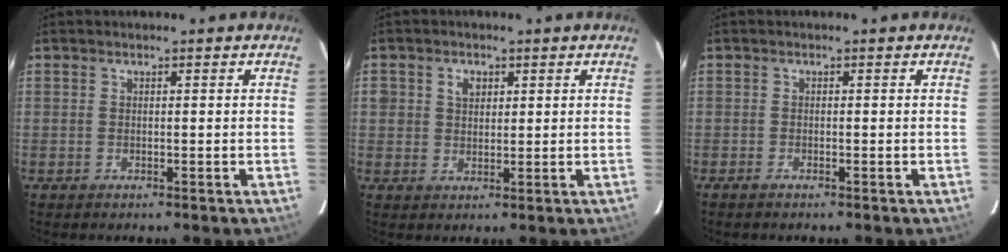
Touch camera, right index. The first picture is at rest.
{"total": 3.2, "force": [1.0, 2.8, 1.3], "torque": [-0.017, 0.011, 0.019]}
{"total": 0.9, "force": [-0.8, 0.1, 0.3], "torque": [-0.010, -0.003, -0.019]}